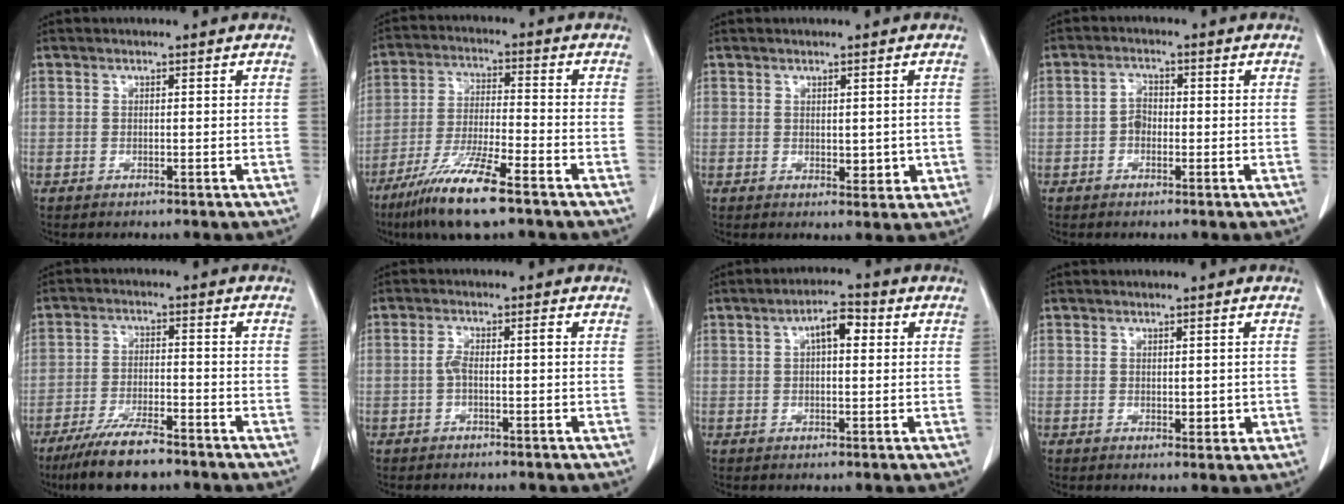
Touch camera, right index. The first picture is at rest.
{"total": 11.6, "force": [-7.7, 0.8, 8.7], "torque": [-0.175, -0.030, -0.143]}
{"total": 2.9, "force": [0.0, 1.7, 2.4], "torque": [-0.025, -0.005, 0.006]}
{"total": 2.4, "force": [-0.7, 1.7, 1.5], "torque": [-0.023, 0.008, -0.016]}
{"total": 9.1, "force": [-7.2, 1.7, 5.4], "torque": [-0.097, -0.019, -0.127]}
{"total": 2.4, "force": [-0.5, 0.6, 2.3], "torque": [-0.045, 0.009, -0.008]}
{"total": 4.8, "force": [1.3, 1.8, 4.2], "torque": [-0.069, 0.016, 0.018]}
{"total": 2.1, "force": [0.0, 1.1, 1.7], "torque": [-0.020, -0.004, 0.005]}